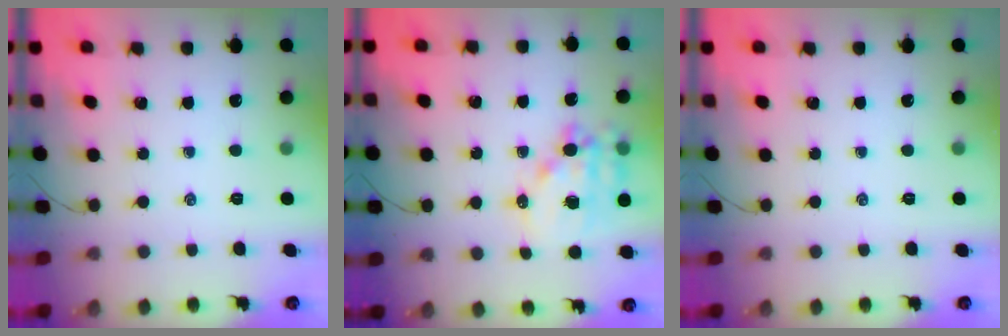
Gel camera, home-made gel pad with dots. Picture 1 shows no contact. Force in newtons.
{"total": 14.0, "press": 13.6, "slide": 3.1}
{"total": 0.0}